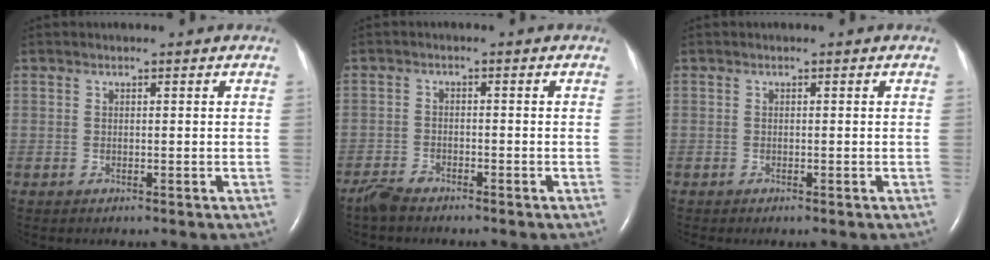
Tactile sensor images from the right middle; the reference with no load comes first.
{"total": 2.7, "force": [-2.5, 0.7, 0.8], "torque": [-0.022, -0.006, -0.048]}
{"total": 0.0}